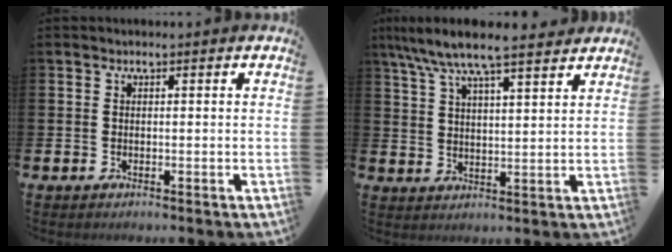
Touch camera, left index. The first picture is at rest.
{"total": 7.8, "force": [7.0, 0.9, 3.3], "torque": [-0.089, -0.027, 0.125]}